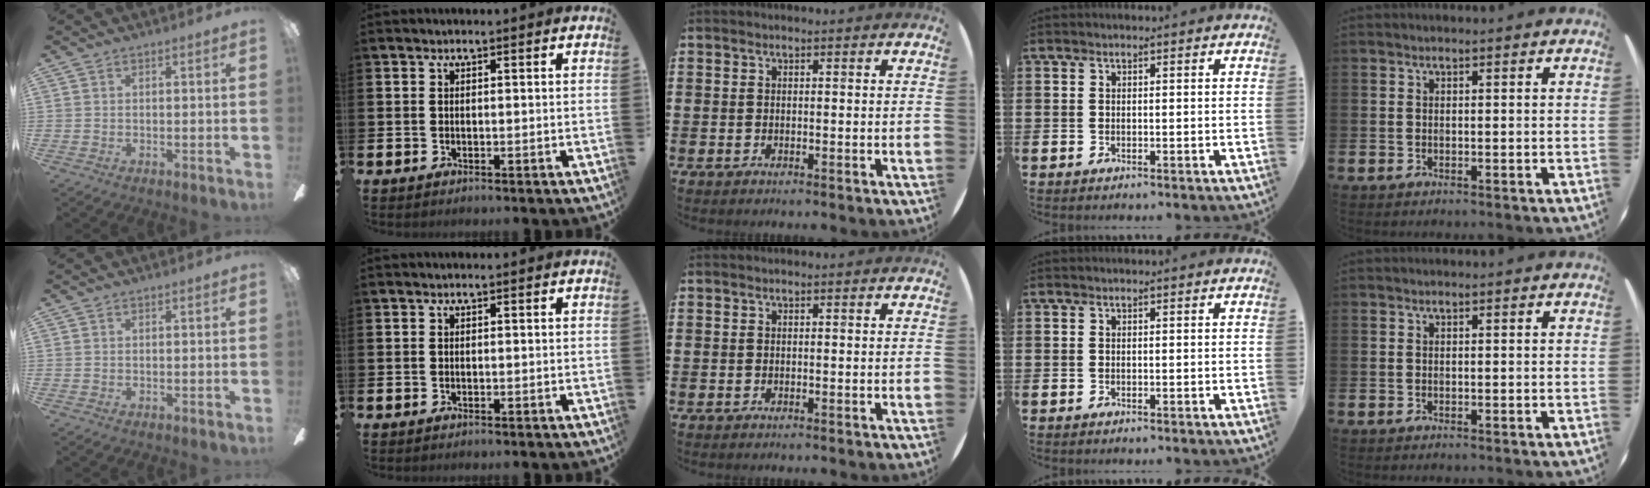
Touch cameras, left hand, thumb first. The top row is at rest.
{}